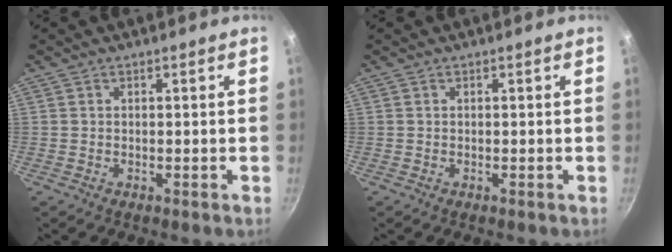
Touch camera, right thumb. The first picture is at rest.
{"total": 0.0}